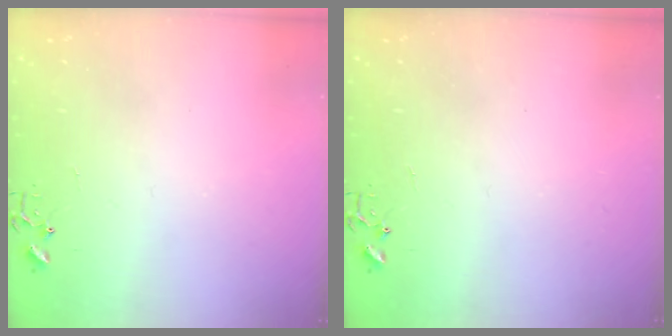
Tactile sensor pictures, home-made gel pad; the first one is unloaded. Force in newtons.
{"total": 0.0}